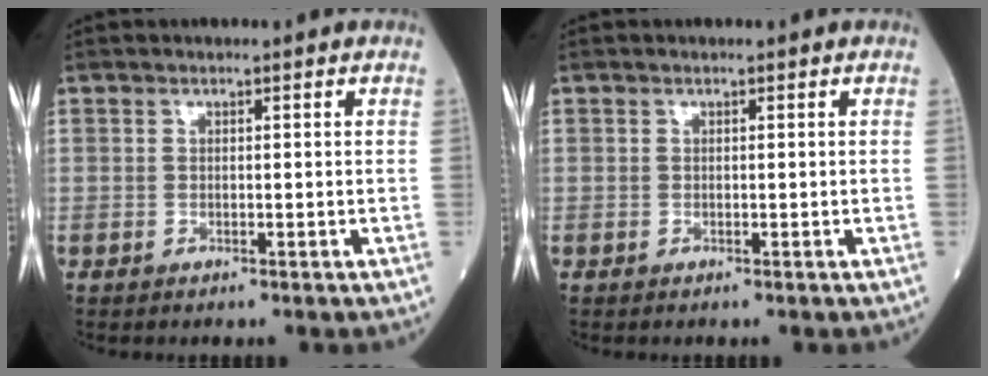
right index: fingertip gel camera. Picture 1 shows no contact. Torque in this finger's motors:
{"motor_torque": [0.00, 0.00, 0.00, 0.00]}